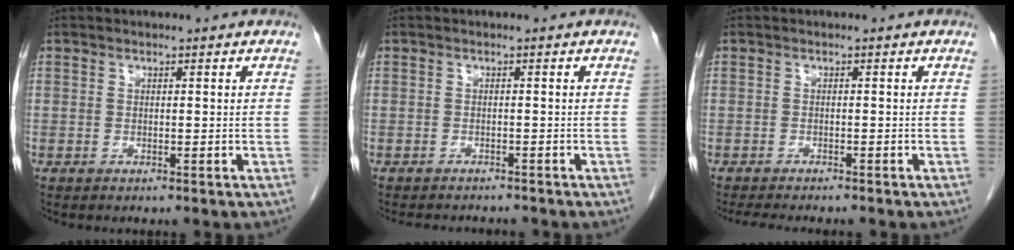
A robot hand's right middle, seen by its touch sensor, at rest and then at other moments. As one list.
[{"total": 5.1, "force": [-4.7, 1.5, 1.3], "torque": [-0.013, -0.002, -0.061]}, {"total": 5.9, "force": [-5.2, 1.2, 2.6], "torque": [-0.036, -0.010, -0.075]}]